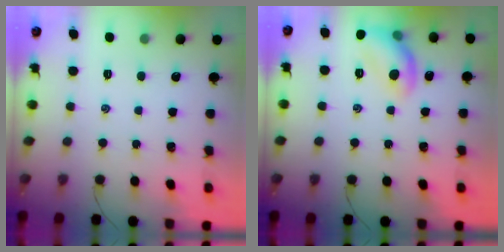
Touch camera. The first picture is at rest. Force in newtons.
{"total": 10.3, "press": 10.3, "slide": 0.1}